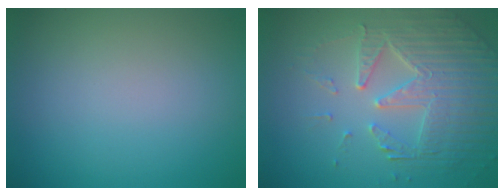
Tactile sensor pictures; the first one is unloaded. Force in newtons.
{"total": 5.9, "press": 4.7, "slide": 3.6}